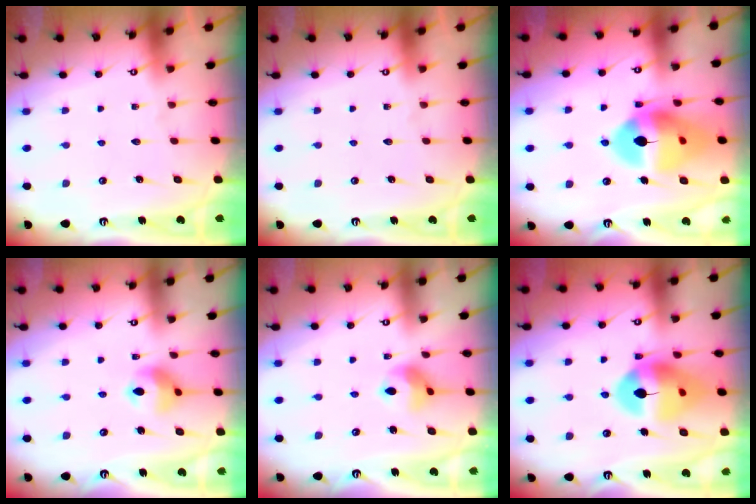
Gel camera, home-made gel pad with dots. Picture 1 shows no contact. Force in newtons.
{"total": 0.0}
{"total": 17.4, "press": 17.3, "slide": 1.9}
{"total": 9.8, "press": 9.7, "slide": 1.2}
{"total": 8.2, "press": 8.1, "slide": 0.9}
{"total": 14.2, "press": 14.1, "slide": 1.5}